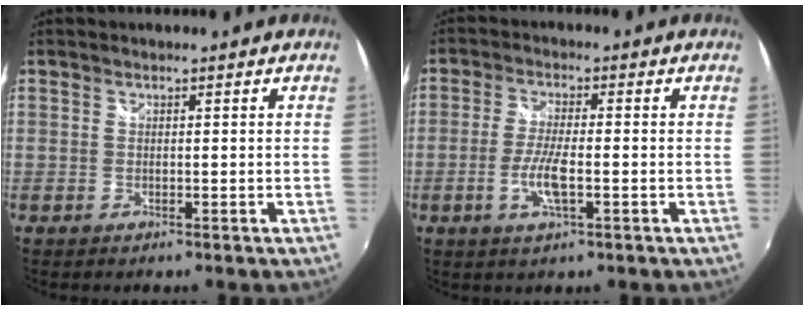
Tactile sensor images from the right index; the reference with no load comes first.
{"total": 6.2, "force": [-1.8, 1.4, 5.8], "torque": [-0.120, -0.005, -0.037]}